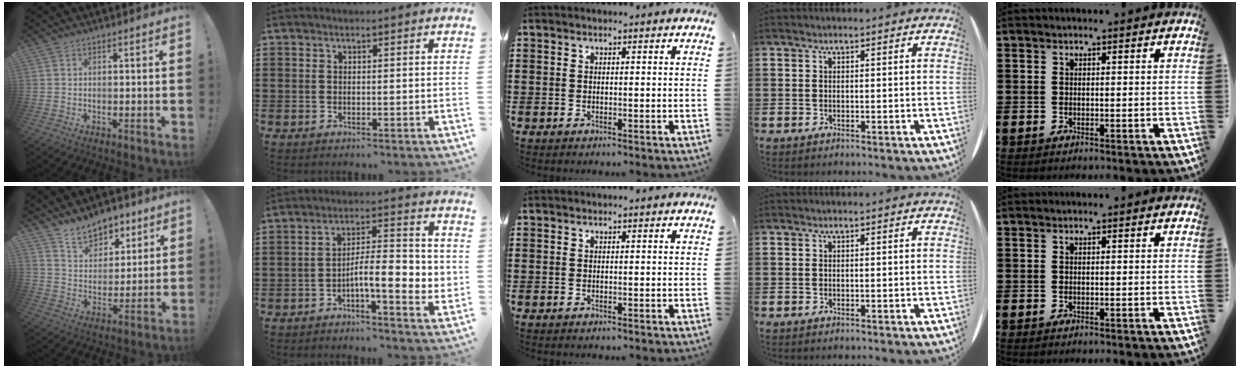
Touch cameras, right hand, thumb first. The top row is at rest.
{"thumb": {"total": 11.1, "force": [8.9, 6.0, 2.7], "torque": [-0.046, -0.065, 0.173]}, "index": {"total": 7.8, "force": [-1.8, 2.4, 7.2], "torque": [-0.109, -0.007, -0.035]}}